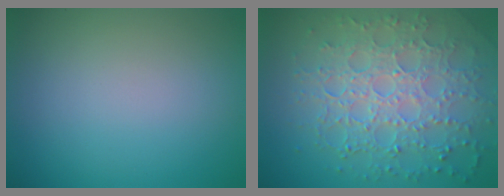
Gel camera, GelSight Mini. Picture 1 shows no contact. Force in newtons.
{"total": 7.3, "press": 5.2, "slide": 5.0}